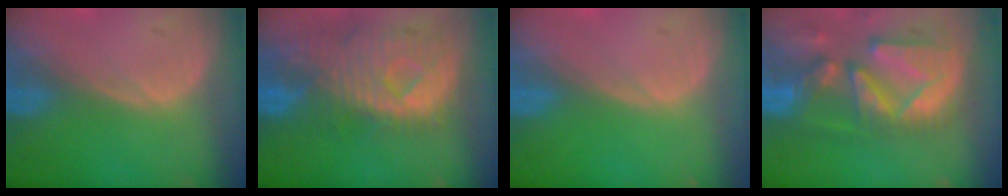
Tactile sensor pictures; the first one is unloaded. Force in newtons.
{"total": 11.4, "press": 9.8, "slide": 5.8}
{"total": 0.0}
{"total": 13.3, "press": 11.4, "slide": 6.8}